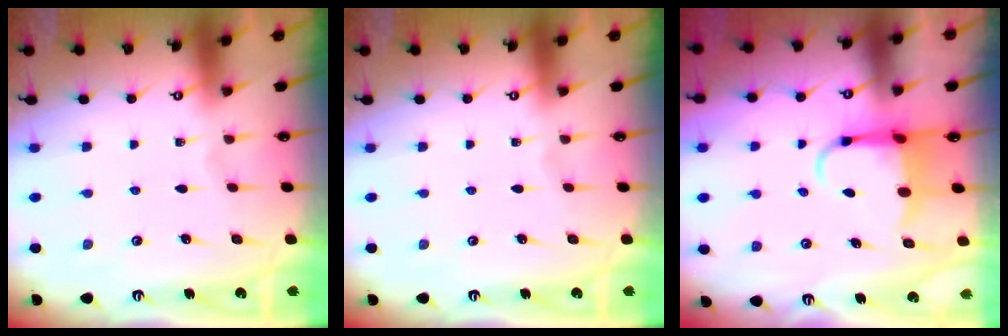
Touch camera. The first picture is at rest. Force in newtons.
{"total": 0.0}
{"total": 5.7, "press": 5.5, "slide": 1.3}